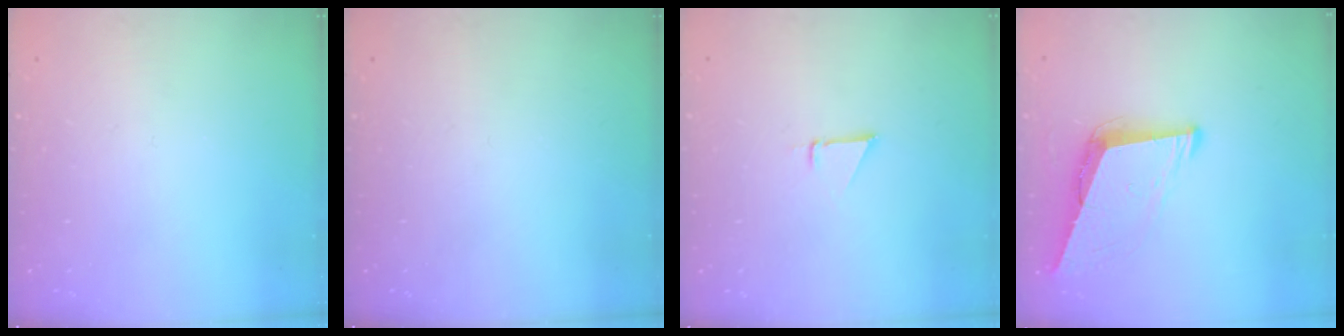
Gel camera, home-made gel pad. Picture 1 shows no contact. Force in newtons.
{"total": 0.0}
{"total": 1.5, "press": 1.5, "slide": 0.0}
{"total": 8.3, "press": 7.8, "slide": 3.1}